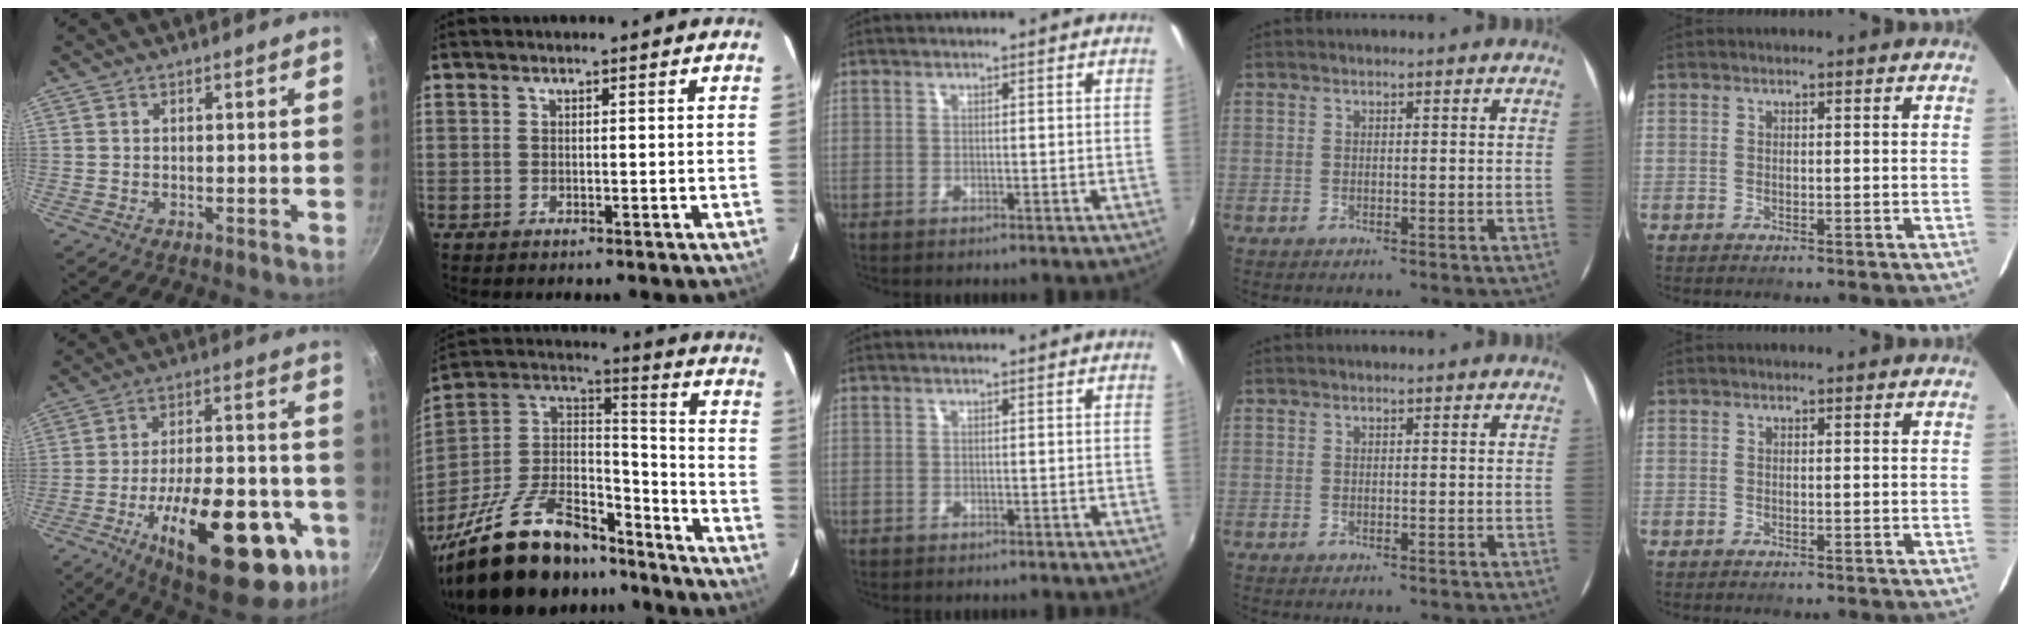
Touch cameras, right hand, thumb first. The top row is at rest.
{"thumb": {"total": 31.7, "force": [-12.7, 13.5, 25.8], "torque": [-0.325, 0.049, -0.175]}, "index": {"total": 31.5, "force": [-23.0, 12.5, 17.6], "torque": [-0.354, 0.003, -0.367]}}